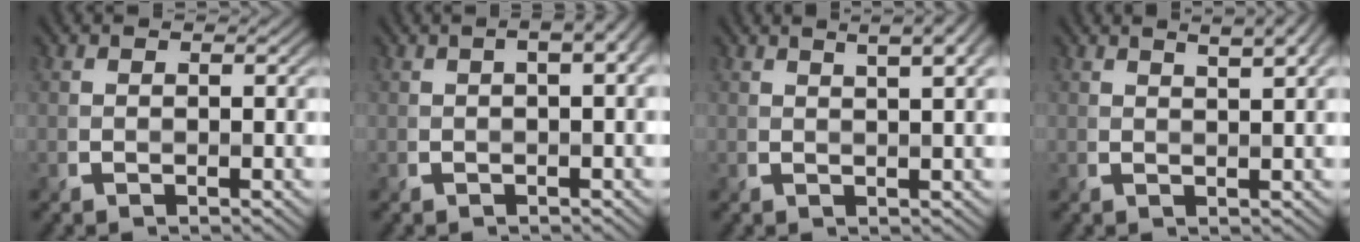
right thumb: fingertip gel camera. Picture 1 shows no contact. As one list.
[{"total": 3.6, "force": [1.1, 1.2, 3.2], "torque": [-0.047, 0.010, 0.010]}, {"total": 5.9, "force": [3.0, 1.7, 4.8], "torque": [-0.060, 0.020, 0.025]}, {"total": 4.4, "force": [2.6, 1.1, 3.4], "torque": [-0.053, 0.013, 0.030]}]